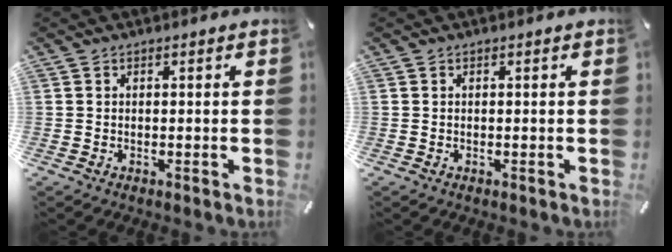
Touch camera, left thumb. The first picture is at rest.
{"total": 0.0}